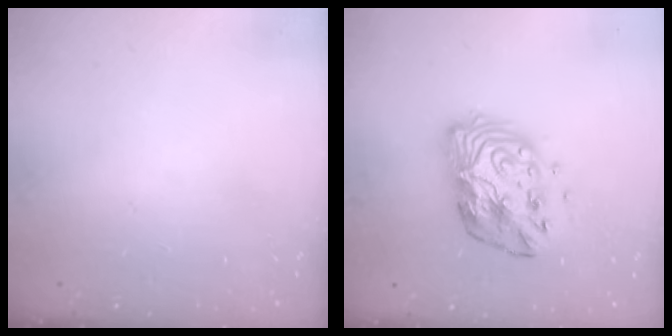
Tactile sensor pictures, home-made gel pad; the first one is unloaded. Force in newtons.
{"total": 13.5, "press": 13.5, "slide": 1.0}